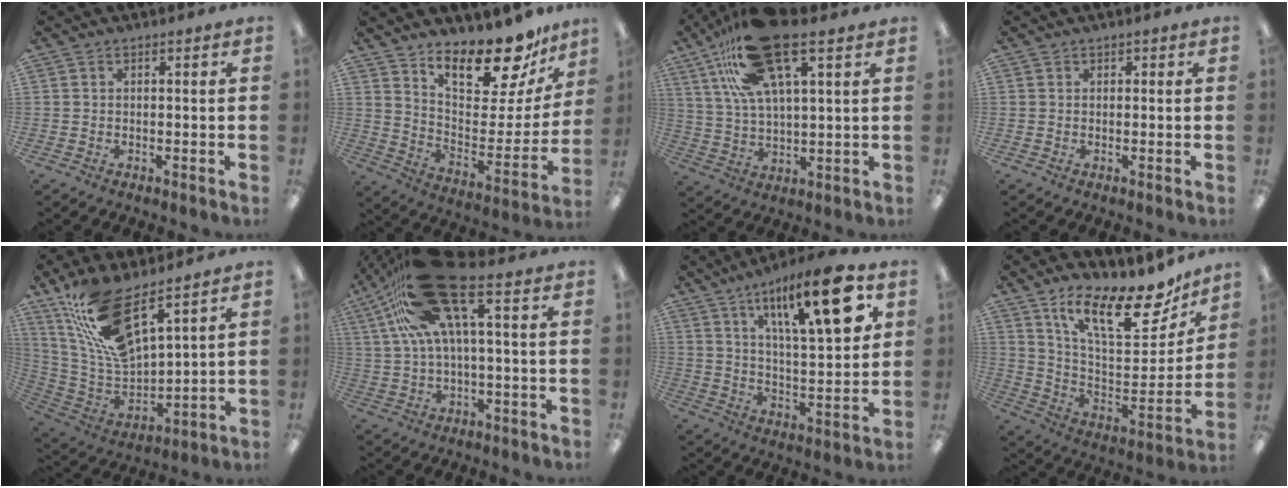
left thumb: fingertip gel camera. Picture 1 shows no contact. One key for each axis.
{"total": 19.1, "fx": 15.9, "fy": 5.8, "fz": 8.9, "tx": -0.137, "ty": -0.126, "tz": 0.270}
{"total": 20.4, "fx": 12.3, "fy": 7.1, "fz": 14.7, "tx": -0.265, "ty": -0.037, "tz": 0.211}
{"total": 0.6, "fx": 0.4, "fy": 0.4, "fz": 0.0, "tx": 0.000, "ty": 0.001, "tz": 0.008}
{"total": 17.2, "fx": 11.7, "fy": 6.0, "fz": 11.2, "tx": -0.241, "ty": -0.068, "tz": 0.210}
{"total": 21.4, "fx": 9.3, "fy": 7.1, "fz": 17.9, "tx": -0.347, "ty": -0.016, "tz": 0.162}
{"total": 20.2, "fx": 10.5, "fy": 5.9, "fz": 16.2, "tx": -0.241, "ty": -0.050, "tz": 0.156}
{"total": 21.2, "fx": 14.5, "fy": 7.8, "fz": 13.4, "tx": -0.201, "ty": -0.097, "tz": 0.246}